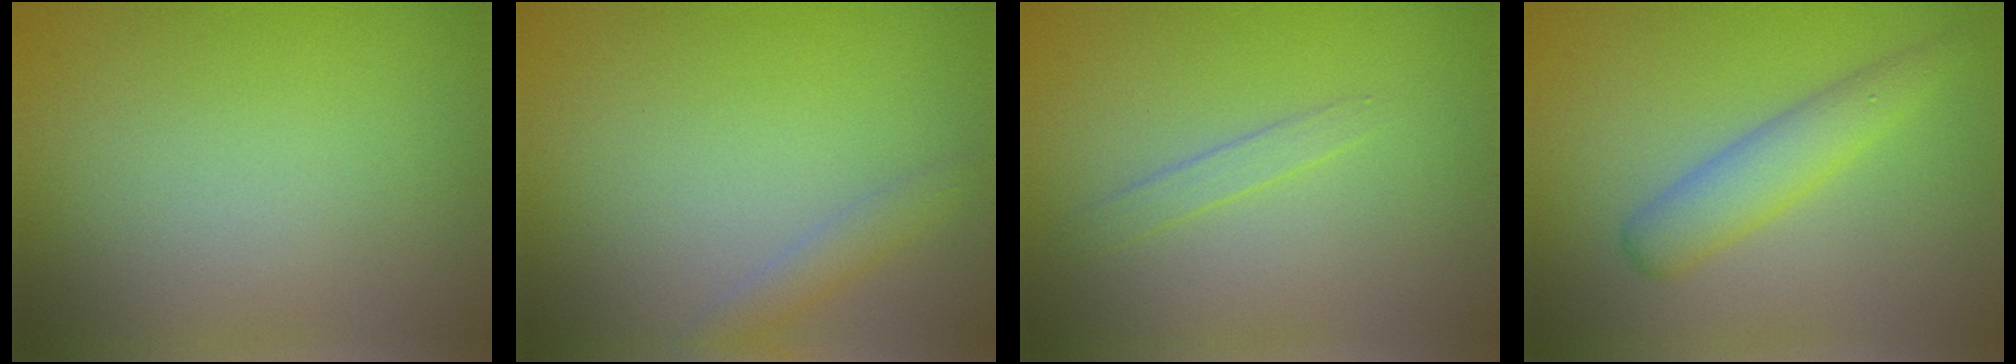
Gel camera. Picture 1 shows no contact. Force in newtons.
{"total": 1.8, "press": 1.8, "slide": 0.1}
{"total": 1.2, "press": 1.2, "slide": 0.1}
{"total": 3.2, "press": 3.2, "slide": 0.1}